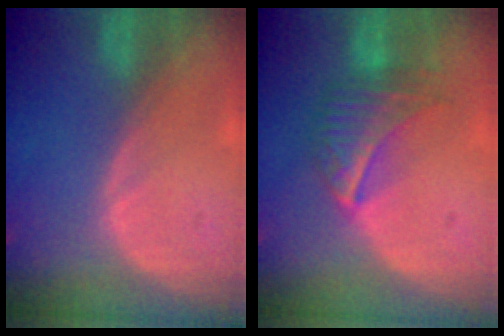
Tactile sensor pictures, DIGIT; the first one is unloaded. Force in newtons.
{"total": 6.4, "press": 6.3, "slide": 1.5}